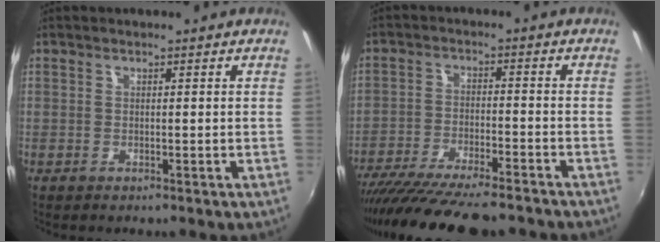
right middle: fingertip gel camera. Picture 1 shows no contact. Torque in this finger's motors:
{"motor_torque": [1.11, -1.03, 0.39, 0.21]}